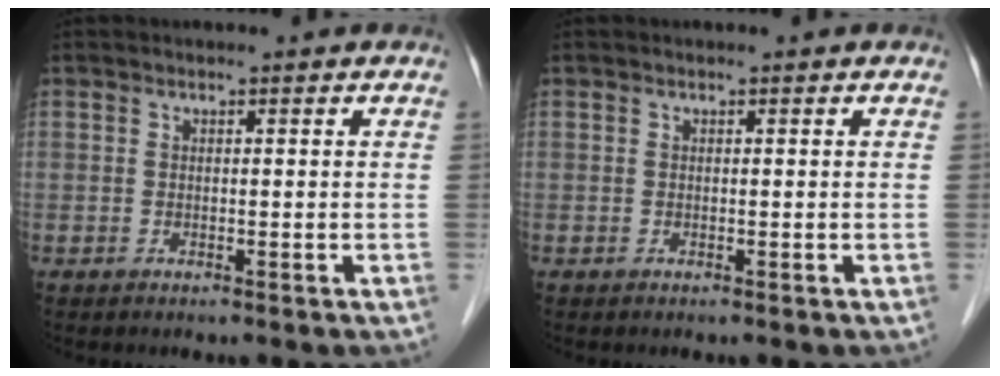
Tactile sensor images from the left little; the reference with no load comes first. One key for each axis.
{"total": 0.0}